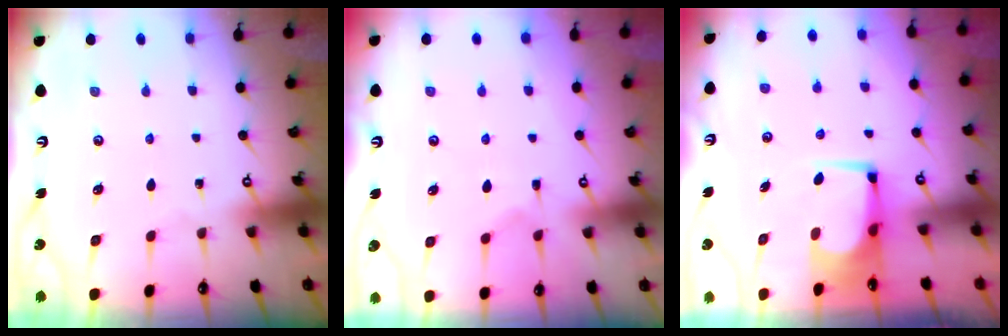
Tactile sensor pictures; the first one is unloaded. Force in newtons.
{"total": 2.3, "press": 1.9, "slide": 1.3}
{"total": 1.6, "press": 1.5, "slide": 0.2}